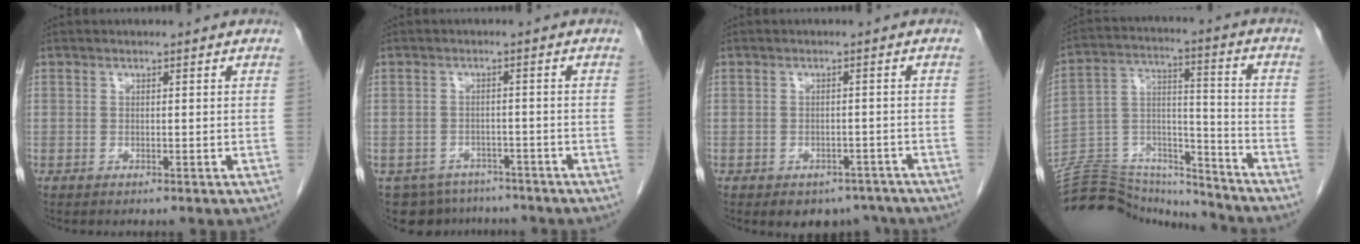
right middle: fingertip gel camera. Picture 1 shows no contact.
{"total": 7.2, "force": [-6.0, 4.0, 0.5], "torque": [-0.006, 0.008, -0.076]}
{"total": 5.1, "force": [-4.1, 2.9, 1.2], "torque": [0.001, 0.007, -0.049]}
{"total": 22.3, "force": [-21.3, 4.0, 4.8], "torque": [-0.129, 0.028, -0.338]}